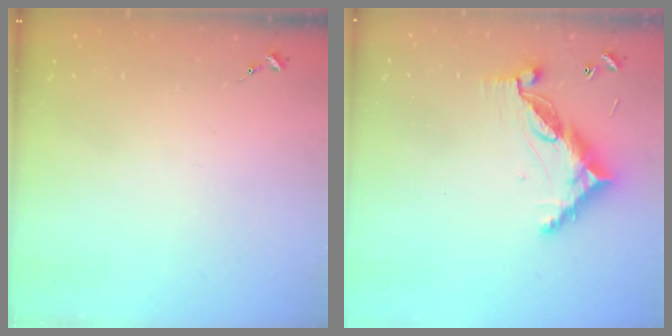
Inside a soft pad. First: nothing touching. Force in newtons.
{"total": 11.5, "press": 11.4, "slide": 1.0}